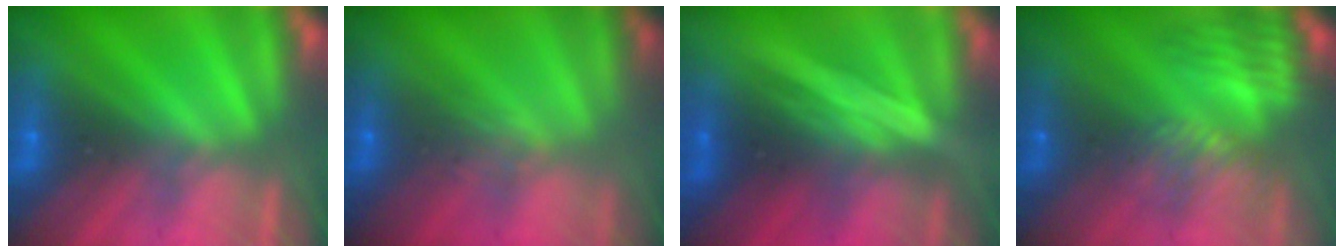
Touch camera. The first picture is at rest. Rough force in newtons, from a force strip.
{"total": 2.9}
{"total": 1.5}
{"total": 7.3}